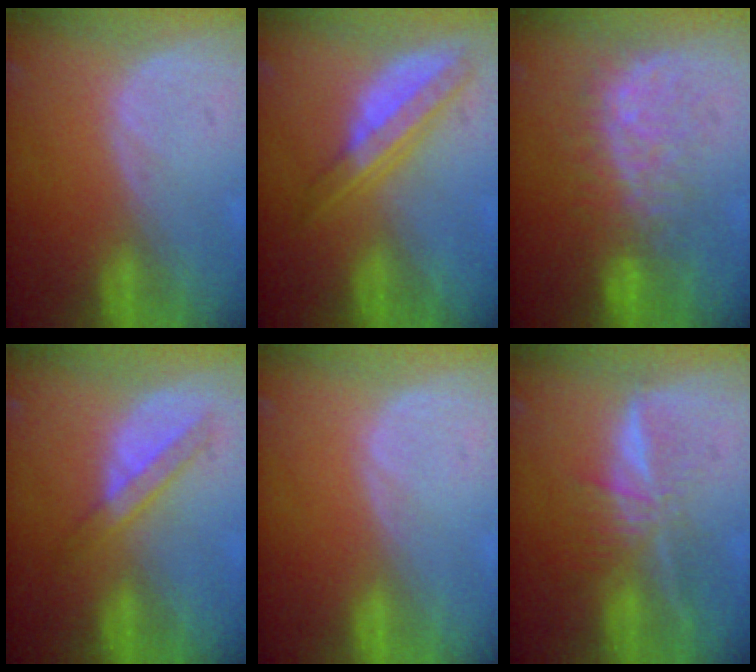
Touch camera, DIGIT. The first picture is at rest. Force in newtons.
{"total": 6.6, "press": 5.8, "slide": 3.2}
{"total": 8.4, "press": 8.4, "slide": 0.3}
{"total": 4.2, "press": 4.1, "slide": 1.2}
{"total": 0.0}
{"total": 6.7, "press": 5.8, "slide": 3.3}